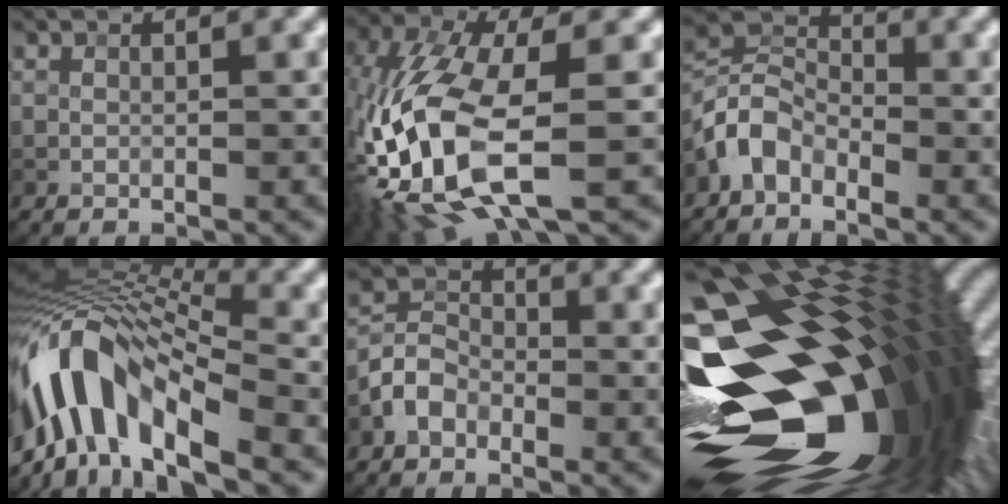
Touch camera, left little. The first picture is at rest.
{"total": 12.8, "force": [-4.2, 5.4, 10.9], "torque": [-0.267, -0.021, -0.083]}
{"total": 3.7, "force": [-2.8, 2.1, 1.1], "torque": [-0.028, 0.009, -0.073]}
{"total": 11.3, "force": [-4.8, 4.6, 9.1], "torque": [-0.163, 0.025, -0.098]}
{"total": 2.6, "force": [-2.0, 1.6, 0.5], "torque": [-0.008, 0.011, -0.046]}
{"total": 19.7, "force": [-2.3, 11.3, 16.0], "torque": [-0.277, -0.042, -0.037]}